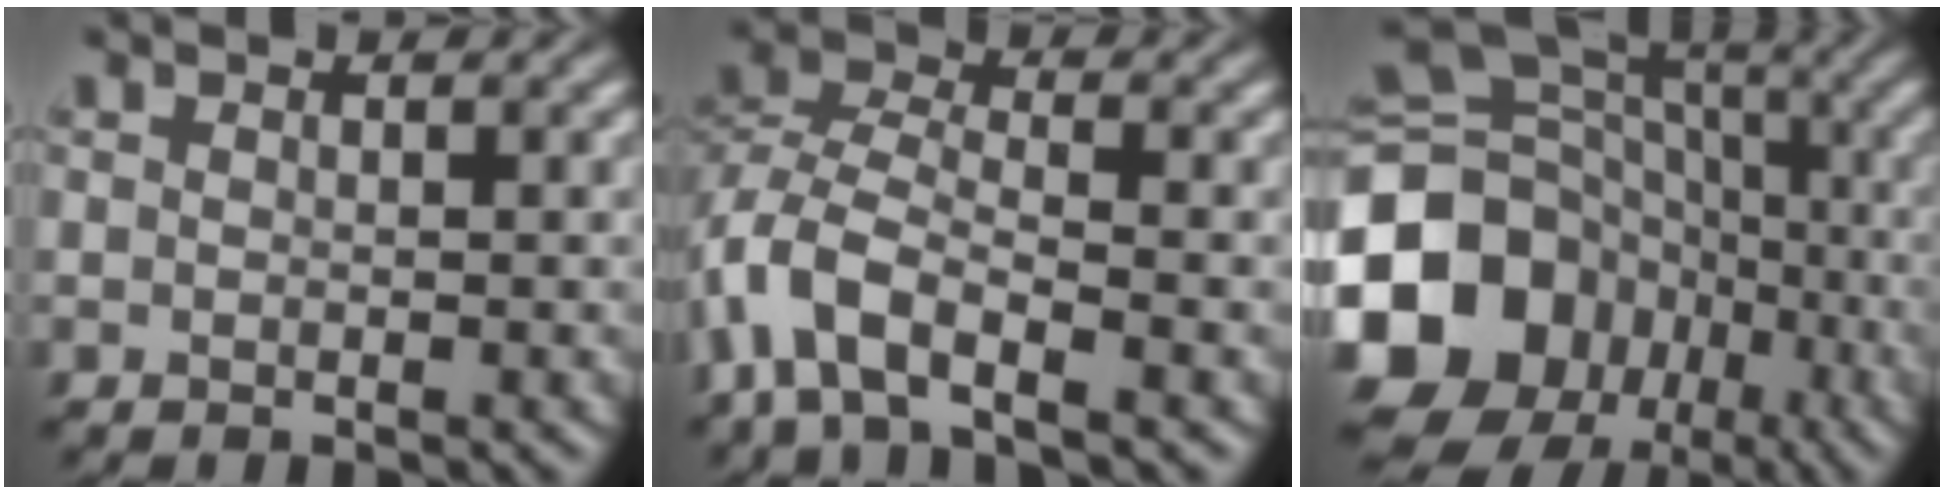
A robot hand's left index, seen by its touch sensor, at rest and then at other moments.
{"total": 5.9, "force": [-3.6, 2.6, 3.9], "torque": [-0.089, 0.005, -0.072]}
{"total": 17.8, "force": [-6.6, 15.1, 6.7], "torque": [-0.174, -0.011, -0.129]}